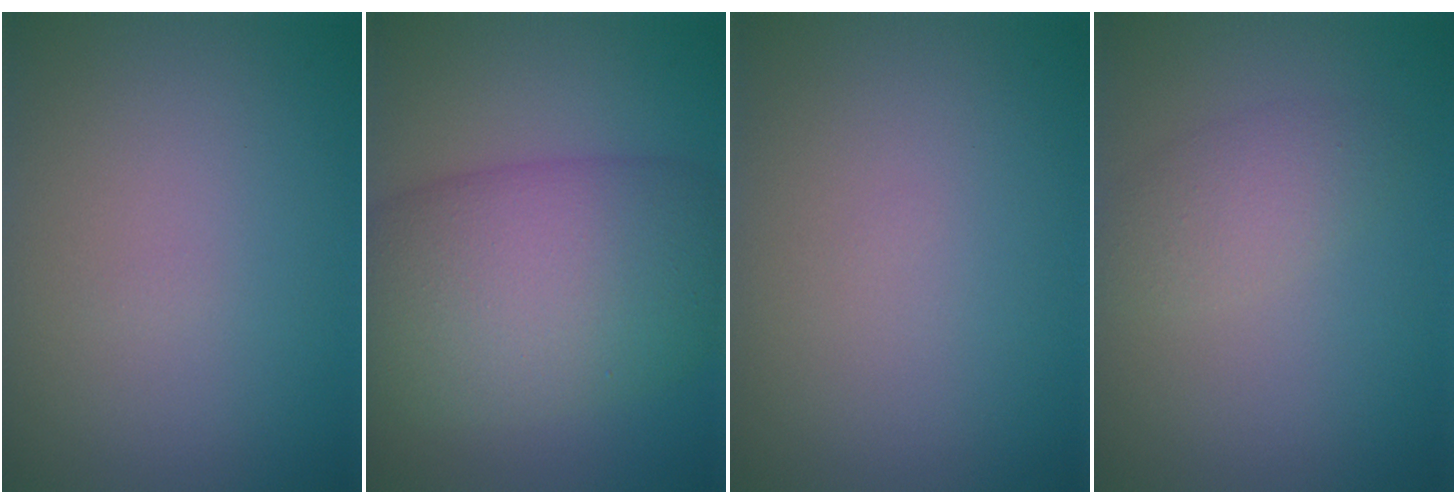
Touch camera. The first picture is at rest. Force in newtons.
{"total": 11.1, "press": 11.0, "slide": 0.6}
{"total": 0.0}
{"total": 2.3, "press": 2.3, "slide": 0.1}